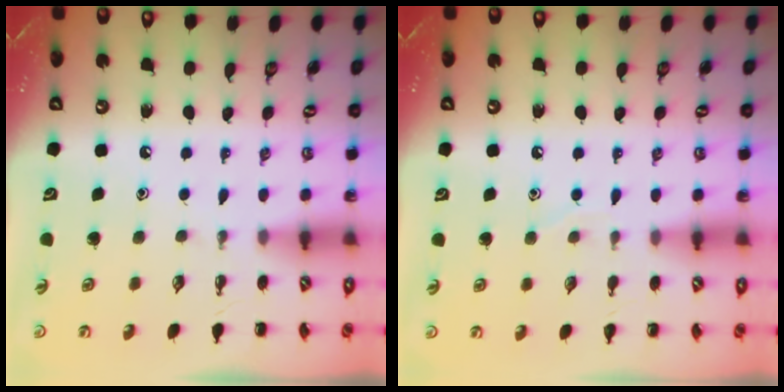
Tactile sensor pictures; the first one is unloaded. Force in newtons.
{"total": 5.3, "press": 5.0, "slide": 1.6}